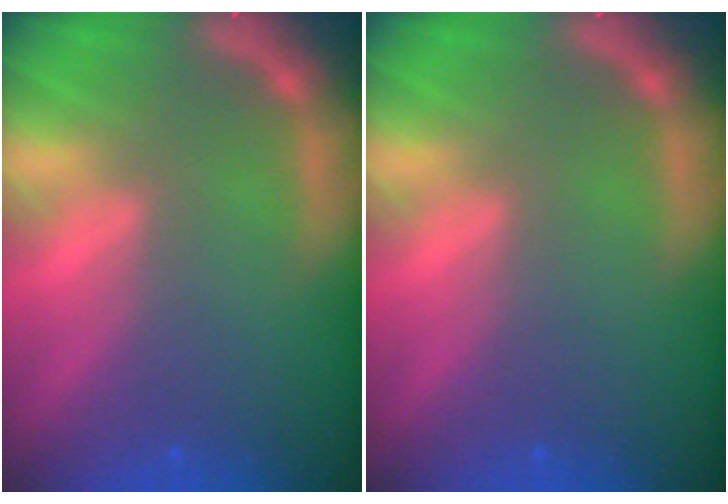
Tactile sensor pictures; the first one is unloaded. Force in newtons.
{"total": 0.0}